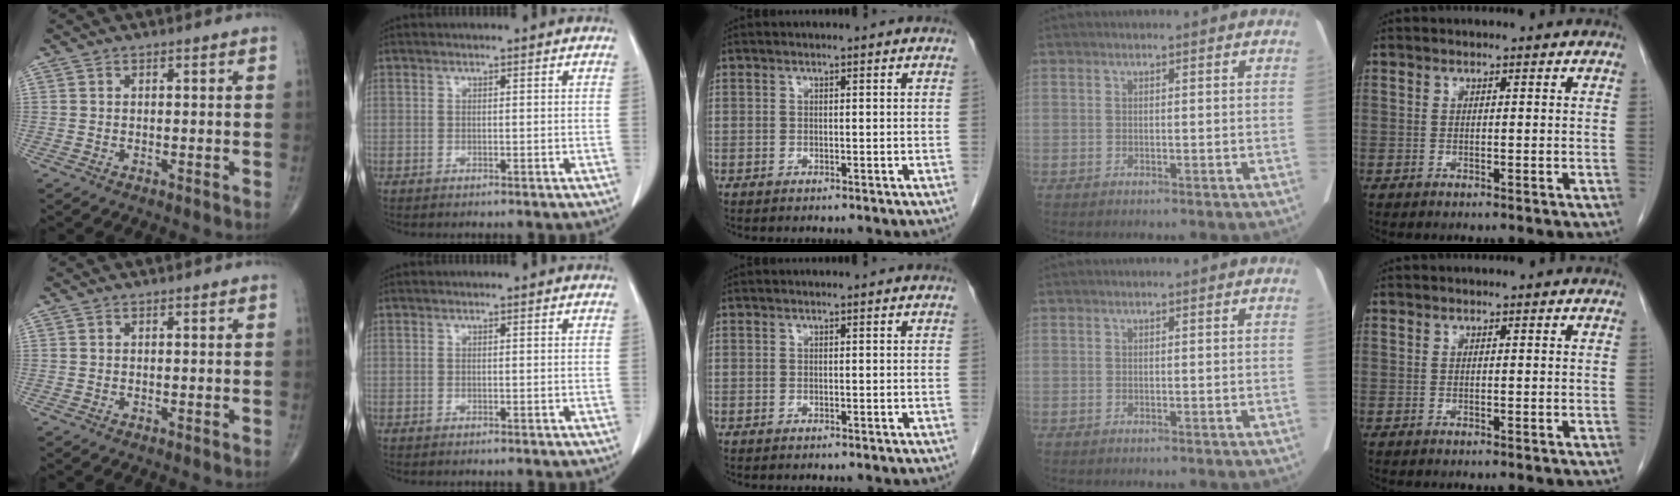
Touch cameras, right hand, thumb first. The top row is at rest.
{}